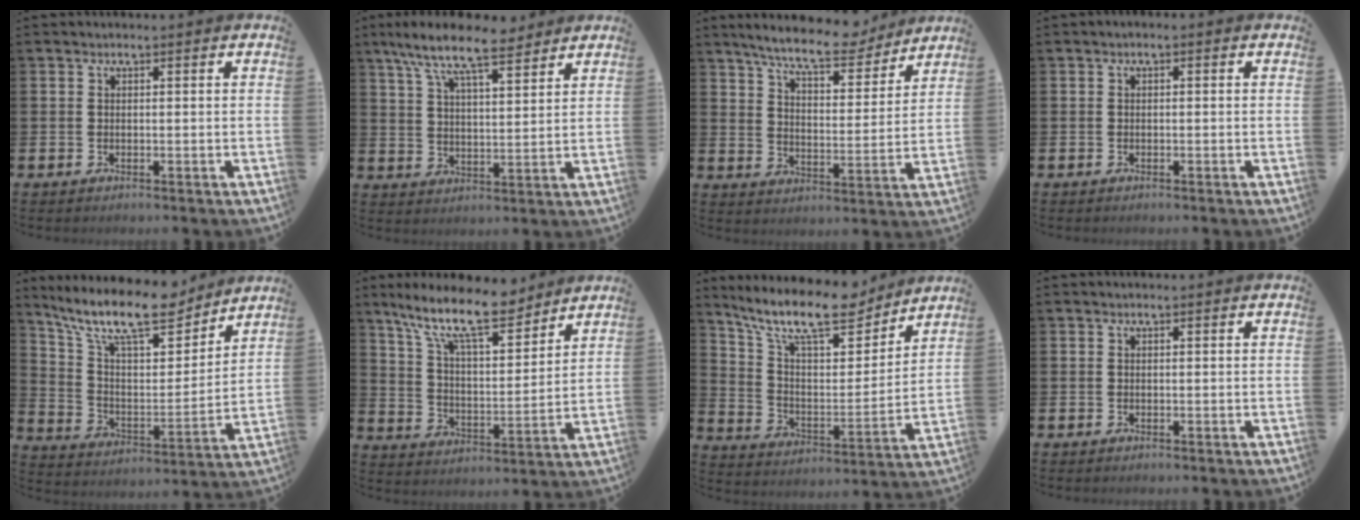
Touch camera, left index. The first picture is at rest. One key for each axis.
{"total": 9.8, "fx": 8.3, "fy": 2.4, "fz": 4.7, "tx": -0.103, "ty": -0.034, "tz": 0.147}
{"total": 9.2, "fx": 8.4, "fy": 1.6, "fz": 3.4, "tx": -0.082, "ty": -0.047, "tz": 0.148}
{"total": 0.6, "fx": -0.5, "fy": 0.3, "fz": 0.2, "tx": -0.010, "ty": 0.001, "tz": -0.010}
{"total": 13.6, "fx": 11.3, "fy": 3.7, "fz": 6.7, "tx": -0.159, "ty": -0.063, "tz": 0.196}
{"total": 12.8, "fx": 10.3, "fy": 3.5, "fz": 6.7, "tx": -0.143, "ty": -0.052, "tz": 0.178}
{"total": 13.5, "fx": 11.2, "fy": 3.7, "fz": 6.4, "tx": -0.153, "ty": -0.063, "tz": 0.196}
{"total": 0.0}